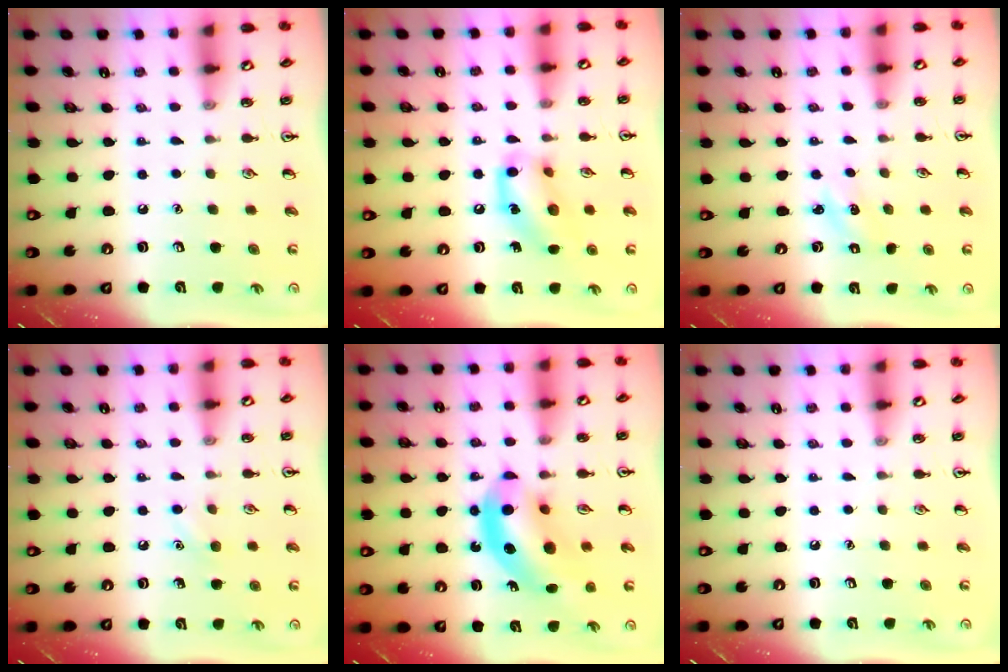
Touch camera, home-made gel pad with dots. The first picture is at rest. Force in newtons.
{"total": 12.7, "press": 12.5, "slide": 2.2}
{"total": 1.2, "press": 1.1, "slide": 0.5}
{"total": 5.6, "press": 5.3, "slide": 1.7}
{"total": 11.5, "press": 11.0, "slide": 3.3}
{"total": 0.0}